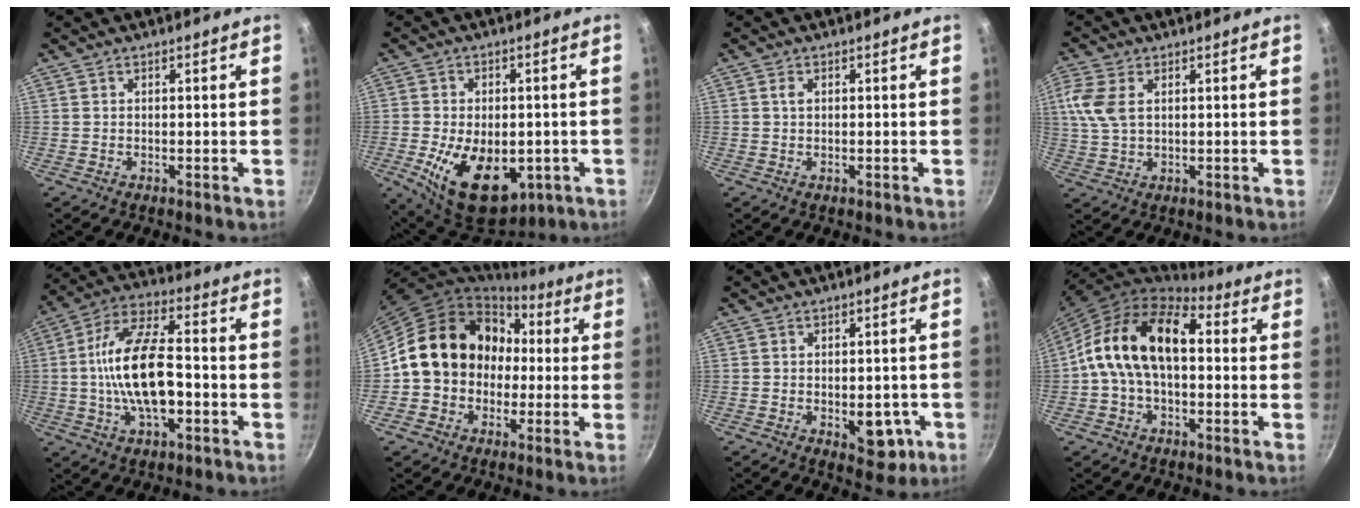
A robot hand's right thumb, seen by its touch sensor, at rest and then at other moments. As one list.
[{"total": 17.2, "force": [-4.5, 10.7, 12.8], "torque": [-0.187, -0.006, -0.052]}, {"total": 1.3, "force": [0.2, 0.7, 1.0], "torque": [-0.017, 0.002, 0.003]}, {"total": 7.4, "force": [1.9, 4.4, 5.5], "torque": [-0.124, 0.007, 0.037]}, {"total": 16.6, "force": [-2.5, 7.7, 14.5], "torque": [-0.257, 0.035, -0.055]}, {"total": 16.8, "force": [0.3, 14.4, 8.7], "torque": [-0.096, 0.049, 0.001]}, {"total": 7.2, "force": [-2.0, 4.3, 5.5], "torque": [-0.038, 0.004, -0.020]}, {"total": 15.6, "force": [0.9, 9.8, 12.1], "torque": [-0.188, 0.038, -0.002]}]